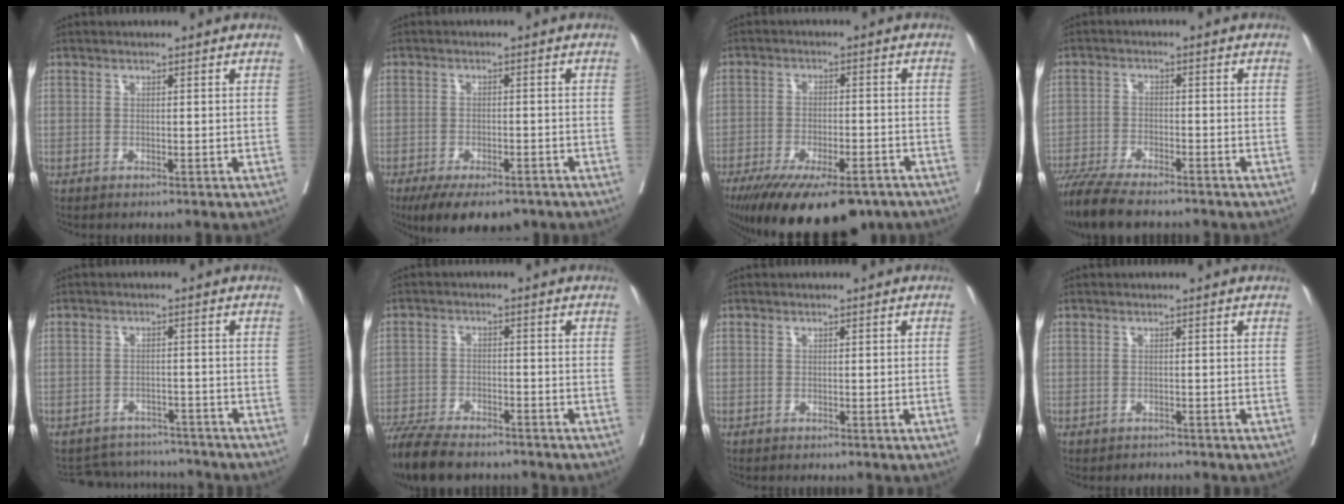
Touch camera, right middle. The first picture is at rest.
{"total": 10.6, "force": [-7.8, 4.2, 5.9], "torque": [-0.083, -0.009, -0.113]}
{"total": 18.0, "force": [-13.5, 5.5, 10.5], "torque": [-0.166, -0.026, -0.198]}
{"total": 11.7, "force": [-9.9, 2.2, 5.8], "torque": [-0.098, -0.022, -0.163]}
{"total": 8.5, "force": [-8.1, 2.5, 0.1], "torque": [0.004, 0.015, -0.109]}
{"total": 12.1, "force": [-10.1, 3.1, 5.7], "torque": [-0.100, -0.020, -0.166]}
{"total": 0.6, "force": [-0.1, -0.2, 0.6], "torque": [-0.005, 0.002, 0.001]}
{"total": 1.2, "force": [-1.0, 0.6, -0.2], "torque": [-0.003, 0.000, -0.018]}